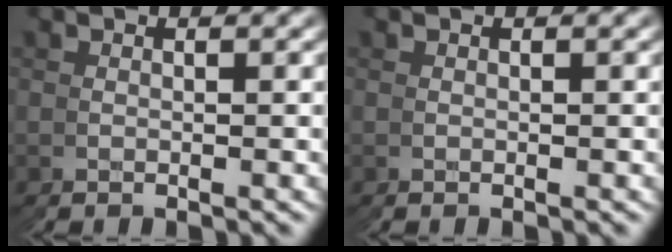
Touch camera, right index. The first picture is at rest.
{"total": 0.0}